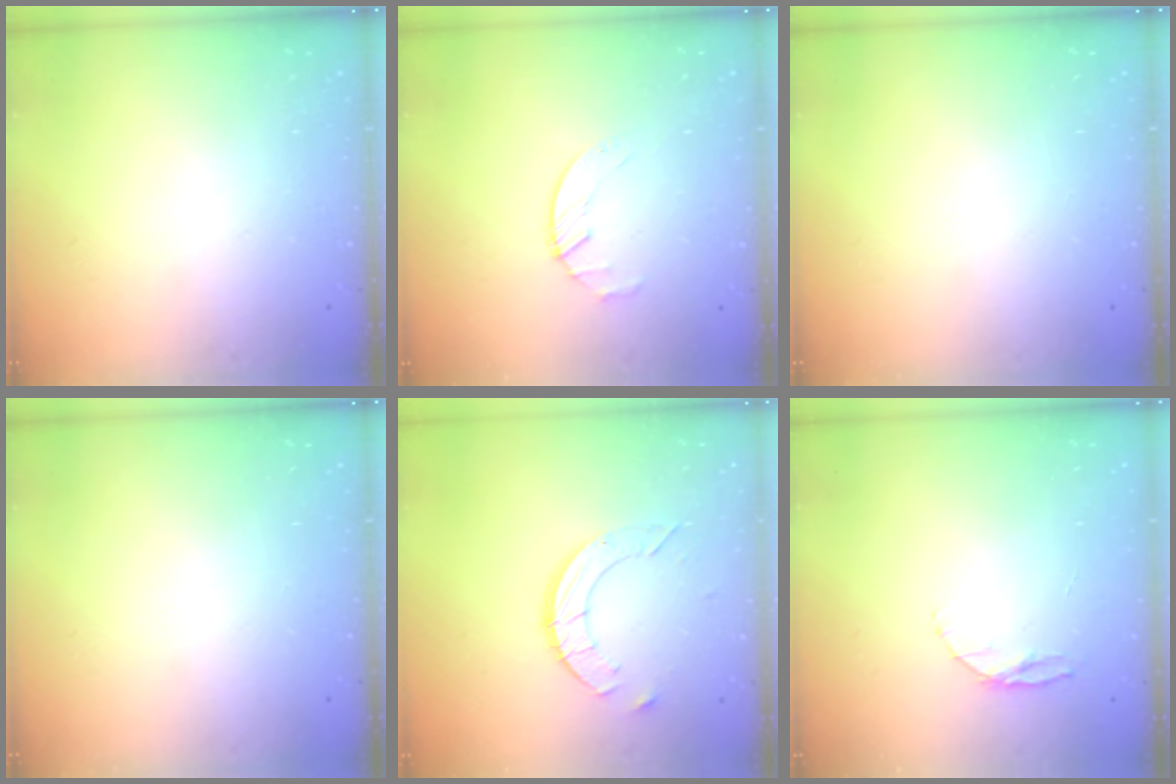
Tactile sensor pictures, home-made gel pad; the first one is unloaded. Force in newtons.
{"total": 2.7, "press": 2.6, "slide": 0.3}
{"total": 0.0}
{"total": 0.0}
{"total": 9.0, "press": 9.0, "slide": 0.7}
{"total": 4.9, "press": 4.8, "slide": 0.5}